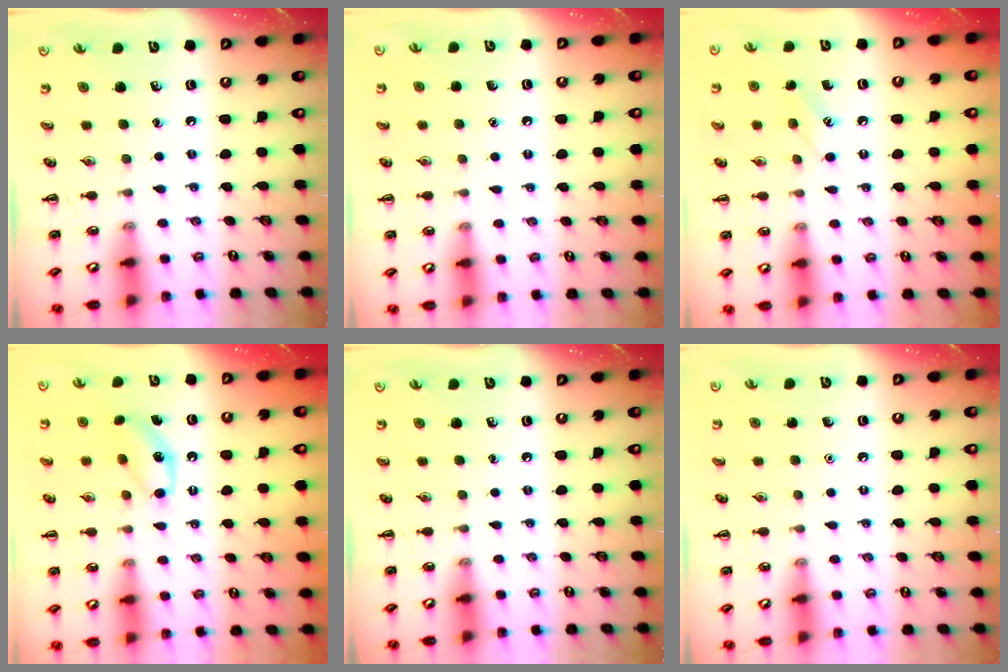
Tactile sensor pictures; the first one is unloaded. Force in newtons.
{"total": 1.4, "press": 1.4, "slide": 0.1}
{"total": 7.5, "press": 7.3, "slide": 1.7}
{"total": 5.8, "press": 5.5, "slide": 1.7}
{"total": 0.0}
{"total": 1.6, "press": 1.6, "slide": 0.1}